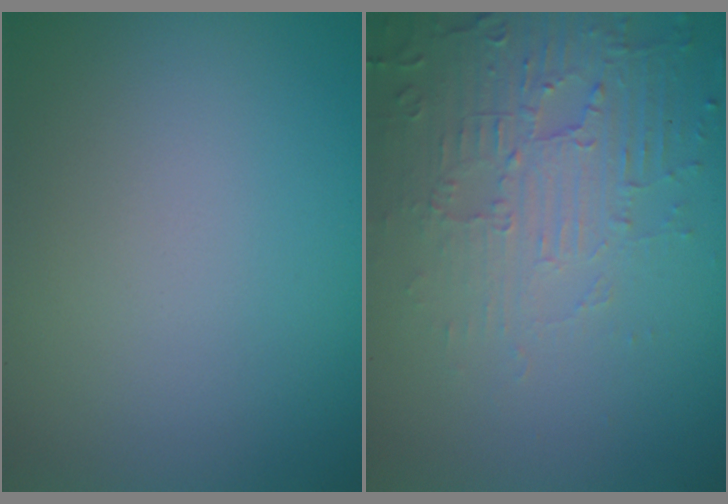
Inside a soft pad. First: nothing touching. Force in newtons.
{"total": 5.7, "press": 3.7, "slide": 4.3}